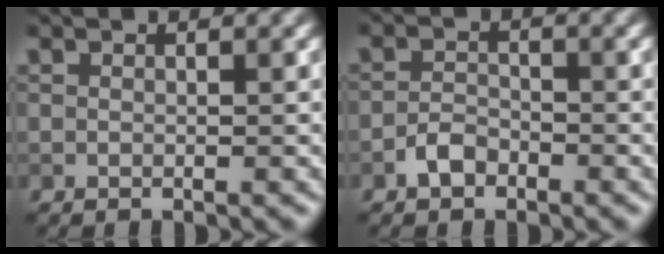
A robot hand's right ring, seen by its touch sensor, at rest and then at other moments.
{"total": 1.9, "force": [-1.3, 1.1, 0.9], "torque": [-0.014, 0.006, -0.027]}